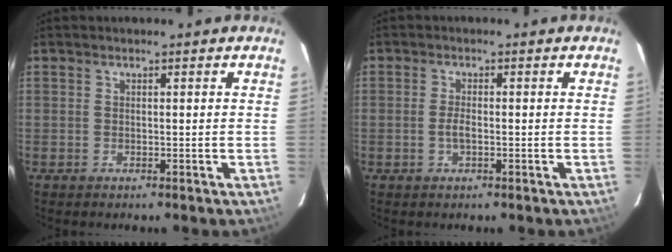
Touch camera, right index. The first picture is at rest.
{"total": 1.9, "force": [-0.5, 0.6, 1.7], "torque": [-0.036, 0.001, -0.011]}